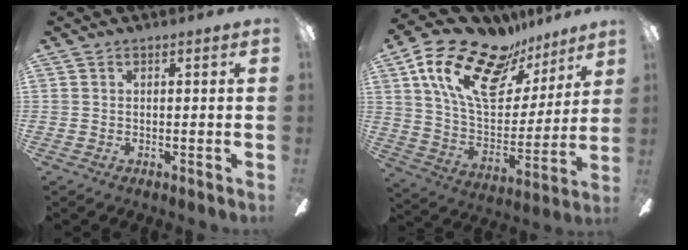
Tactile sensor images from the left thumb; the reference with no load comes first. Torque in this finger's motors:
{"motor_torque": [0.59, 0.62, 1.31, -1.46, 0.43]}